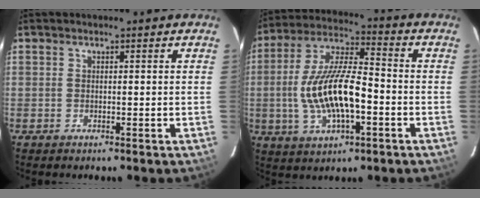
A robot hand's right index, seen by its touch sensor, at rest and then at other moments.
{"total": 15.7, "force": [-3.2, 5.5, 14.4], "torque": [-0.290, 0.004, -0.057]}